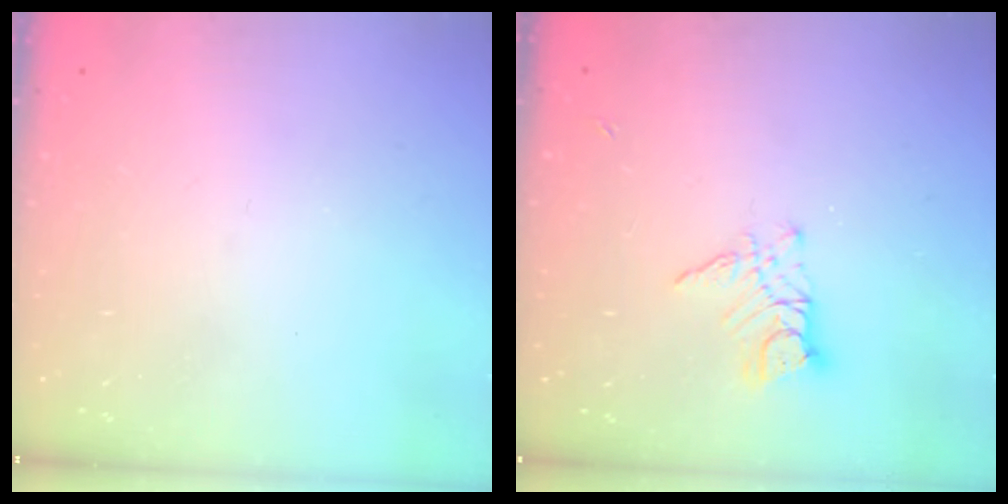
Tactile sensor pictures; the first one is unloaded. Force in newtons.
{"total": 9.1, "press": 9.0, "slide": 0.8}